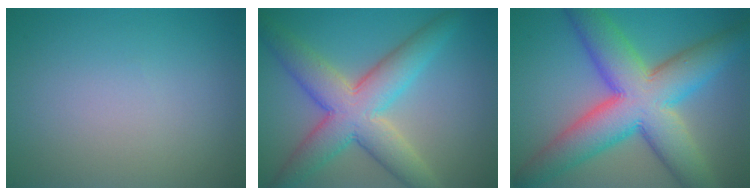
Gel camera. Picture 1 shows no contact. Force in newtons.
{"total": 8.2, "press": 8.2, "slide": 0.5}
{"total": 12.2, "press": 12.2, "slide": 0.3}